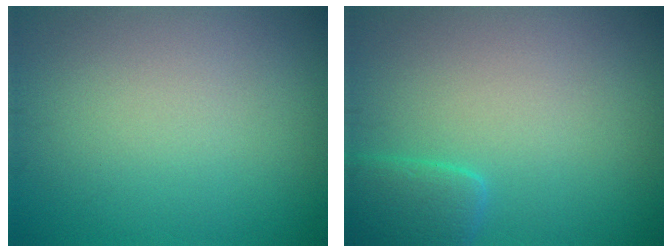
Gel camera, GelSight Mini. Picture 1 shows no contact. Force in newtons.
{"total": 2.6, "press": 2.6, "slide": 0.3}